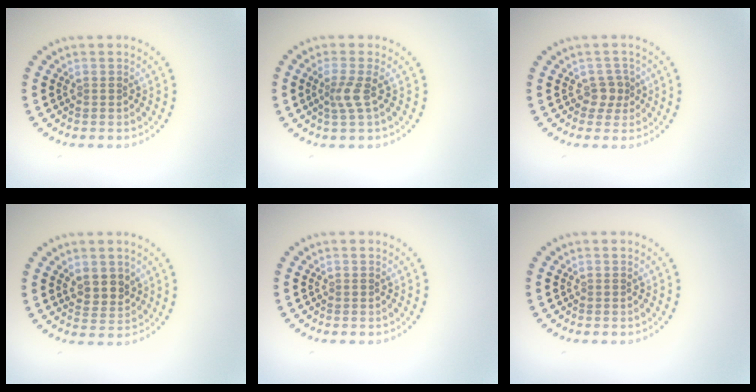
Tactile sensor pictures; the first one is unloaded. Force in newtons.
{"total": 2.0, "press": 1.3, "slide": 1.5}
{"total": 1.6, "press": 1.3, "slide": 1.0}
{"total": 2.6, "press": 2.4, "slide": 1.0}
{"total": 0.0}
{"total": 0.0}